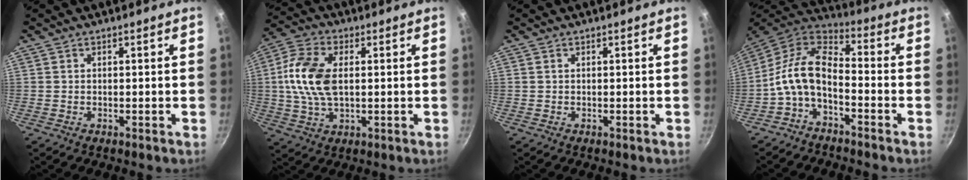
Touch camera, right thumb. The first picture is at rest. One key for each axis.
{"total": 12.2, "fx": 1.1, "fy": 7.0, "fz": 10.0, "tx": -0.195, "ty": 0.014, "tz": 0.014}
{"total": 0.0}
{"total": 12.1, "fx": -3.9, "fy": 6.6, "fz": 9.4, "tx": -0.187, "ty": 0.057, "tz": -0.089}